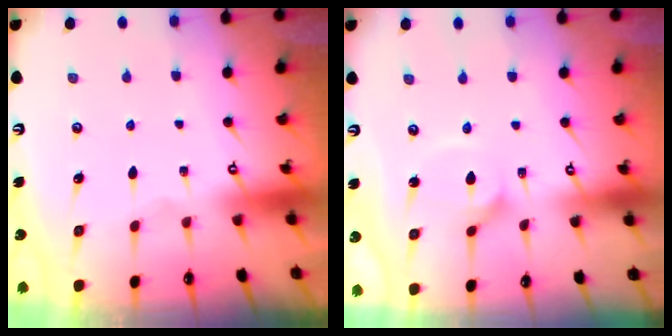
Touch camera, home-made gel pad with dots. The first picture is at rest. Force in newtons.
{"total": 3.2, "press": 3.2, "slide": 0.3}